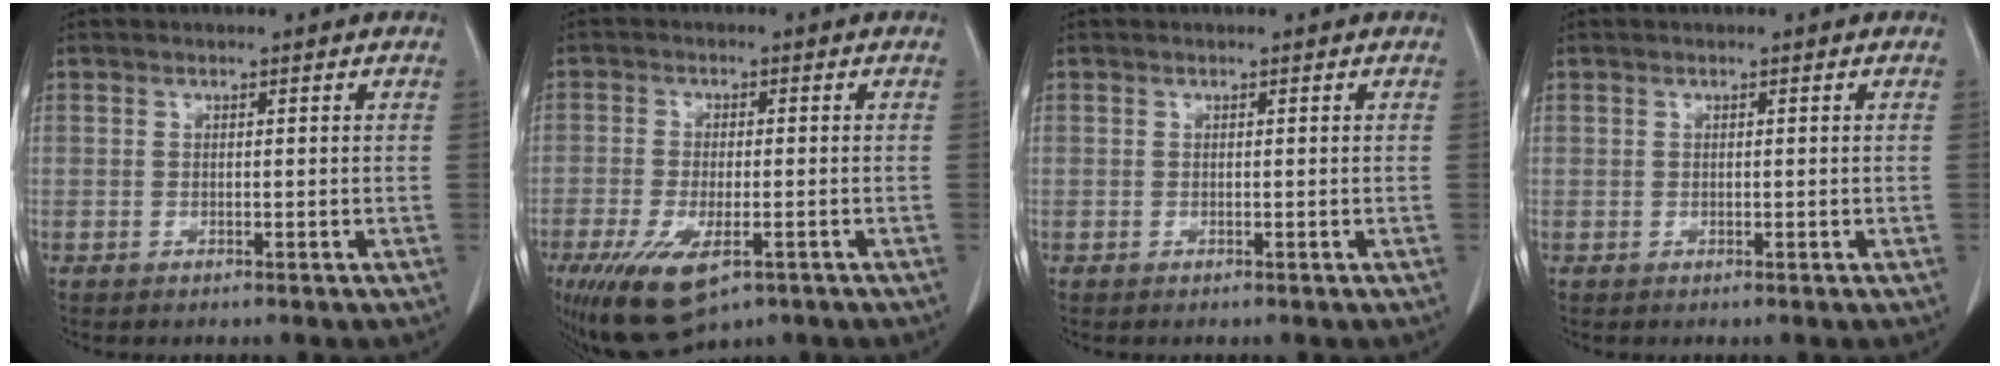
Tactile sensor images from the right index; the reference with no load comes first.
{"total": 10.2, "force": [-5.3, 4.0, 7.6], "torque": [-0.141, -0.022, -0.080]}
{"total": 0.0}
{"total": 0.0}